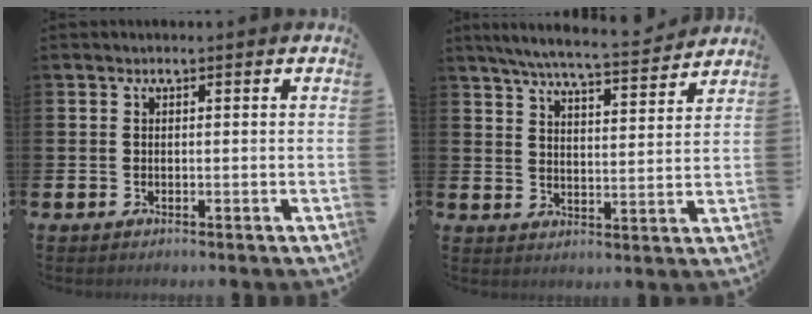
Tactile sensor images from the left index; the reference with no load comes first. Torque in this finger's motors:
{"motor_torque": [0.97, -1.17, 0.30, 0.12]}